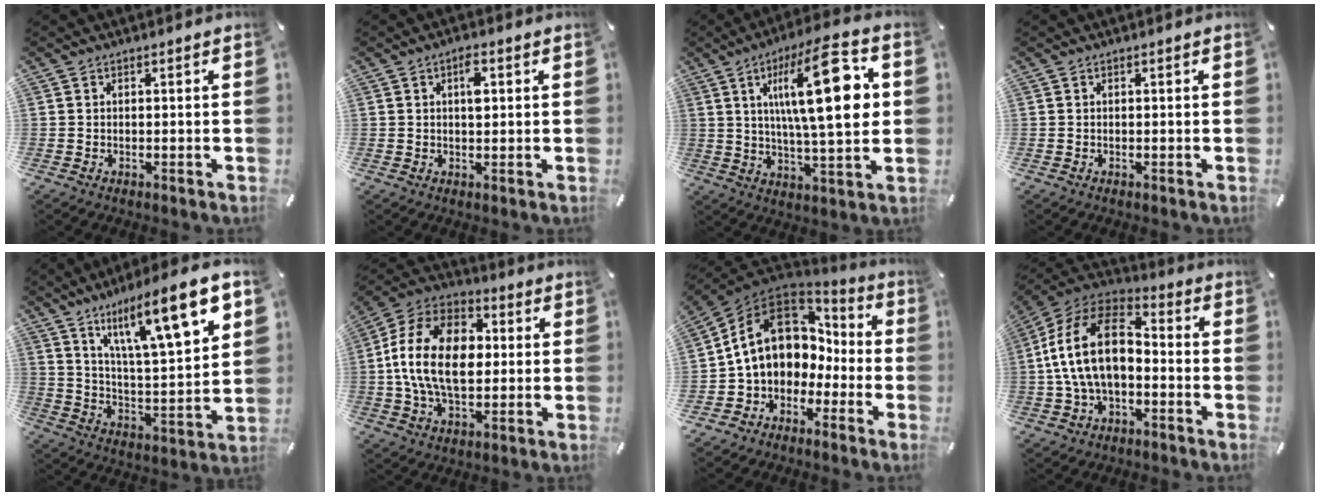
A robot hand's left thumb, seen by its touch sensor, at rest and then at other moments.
{"total": 3.8, "force": [1.1, 1.7, 3.3], "torque": [-0.046, -0.002, 0.011]}
{"total": 21.8, "force": [5.7, 6.5, 20.0], "torque": [-0.333, -0.012, 0.072]}
{"total": 0.0}
{"total": 18.0, "force": [11.3, 4.5, 13.3], "torque": [-0.214, -0.063, 0.177]}
{"total": 18.9, "force": [-0.3, 12.7, 14.0], "torque": [-0.298, 0.012, -0.010]}
{"total": 14.8, "force": [1.7, 11.7, 8.8], "torque": [-0.183, 0.007, 0.031]}
{"total": 18.1, "force": [-1.2, 11.5, 13.9], "torque": [-0.303, 0.026, -0.027]}